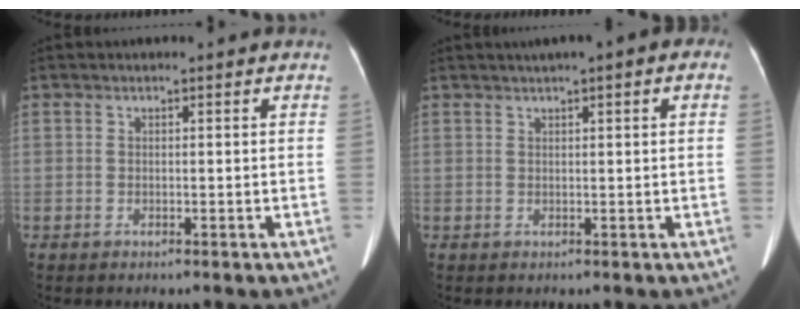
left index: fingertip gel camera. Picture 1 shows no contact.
{"total": 4.9, "force": [2.7, 0.8, 4.0], "torque": [-0.053, 0.030, 0.036]}